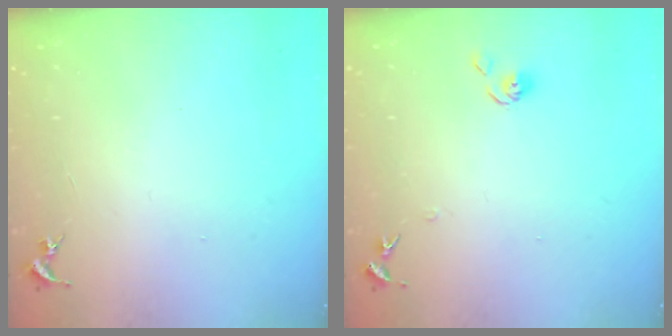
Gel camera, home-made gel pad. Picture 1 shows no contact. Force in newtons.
{"total": 4.8, "press": 4.8, "slide": 0.4}